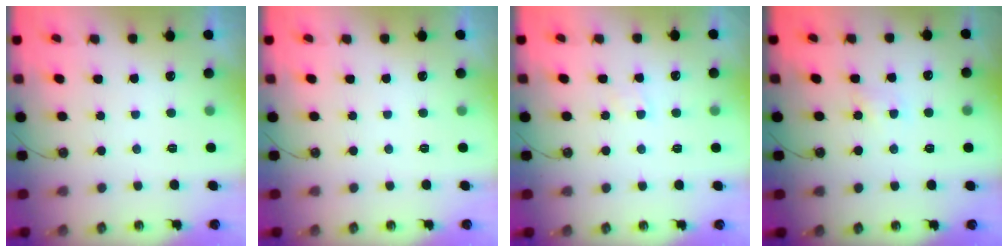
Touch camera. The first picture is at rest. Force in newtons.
{"total": 0.0}
{"total": 2.8, "press": 2.8, "slide": 0.3}
{"total": 5.4, "press": 5.4, "slide": 0.6}